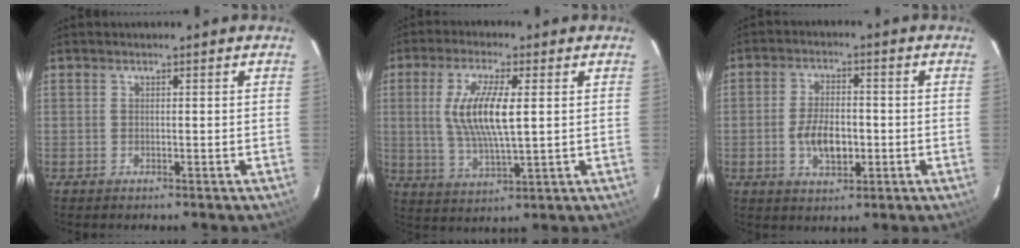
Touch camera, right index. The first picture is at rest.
{"total": 10.7, "force": [1.6, 2.8, 10.2], "torque": [-0.202, -0.002, 0.033]}
{"total": 7.6, "force": [-1.7, 4.0, 6.2], "torque": [-0.124, -0.001, -0.026]}